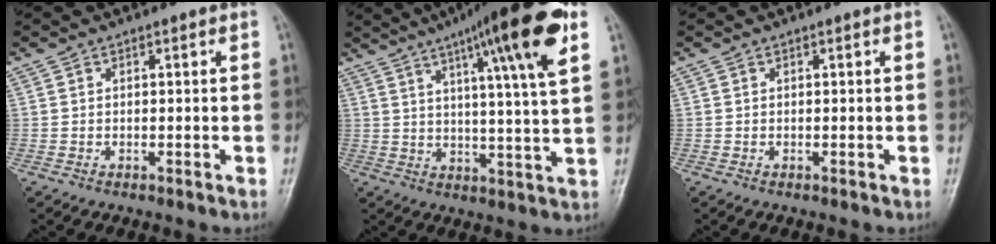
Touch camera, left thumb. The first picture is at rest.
{"total": 19.1, "force": [9.3, 2.2, 16.5], "torque": [-0.237, -0.020, 0.132]}
{"total": 0.0}